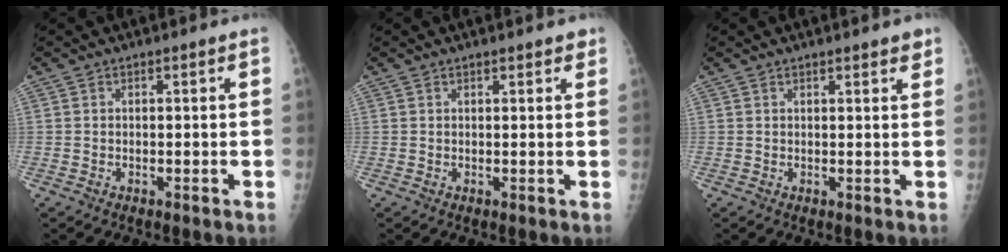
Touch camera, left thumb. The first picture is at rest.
{"total": 2.2, "force": [1.7, 0.7, 1.2], "torque": [-0.006, -0.002, 0.018]}
{"total": 2.6, "force": [2.1, 0.6, 1.5], "torque": [-0.011, -0.006, 0.025]}